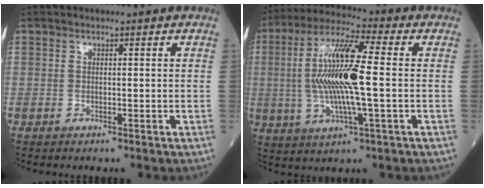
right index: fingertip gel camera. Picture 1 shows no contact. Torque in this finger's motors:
{"motor_torque": [2.14, 0.00, 1.06, 0.21]}